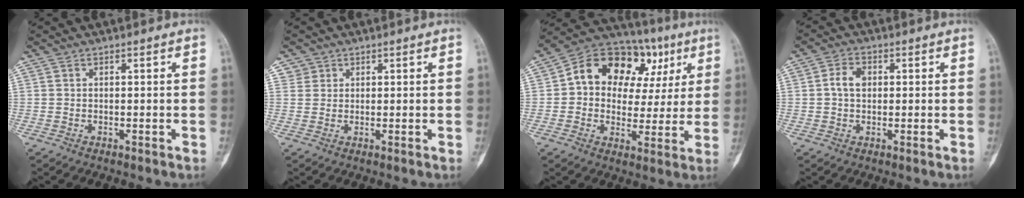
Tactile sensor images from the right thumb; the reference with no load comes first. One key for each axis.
{"total": 1.9, "fx": 1.0, "fy": 1.6, "fz": -0.2, "tx": 0.018, "ty": -0.002, "tz": 0.012}
{"total": 19.0, "fx": 5.5, "fy": 13.2, "fz": 12.5, "tx": -0.131, "ty": 0.032, "tz": 0.082}
{"total": 3.8, "fx": 0.5, "fy": 2.7, "fz": 2.6, "tx": -0.051, "ty": 0.011, "tz": 0.008}